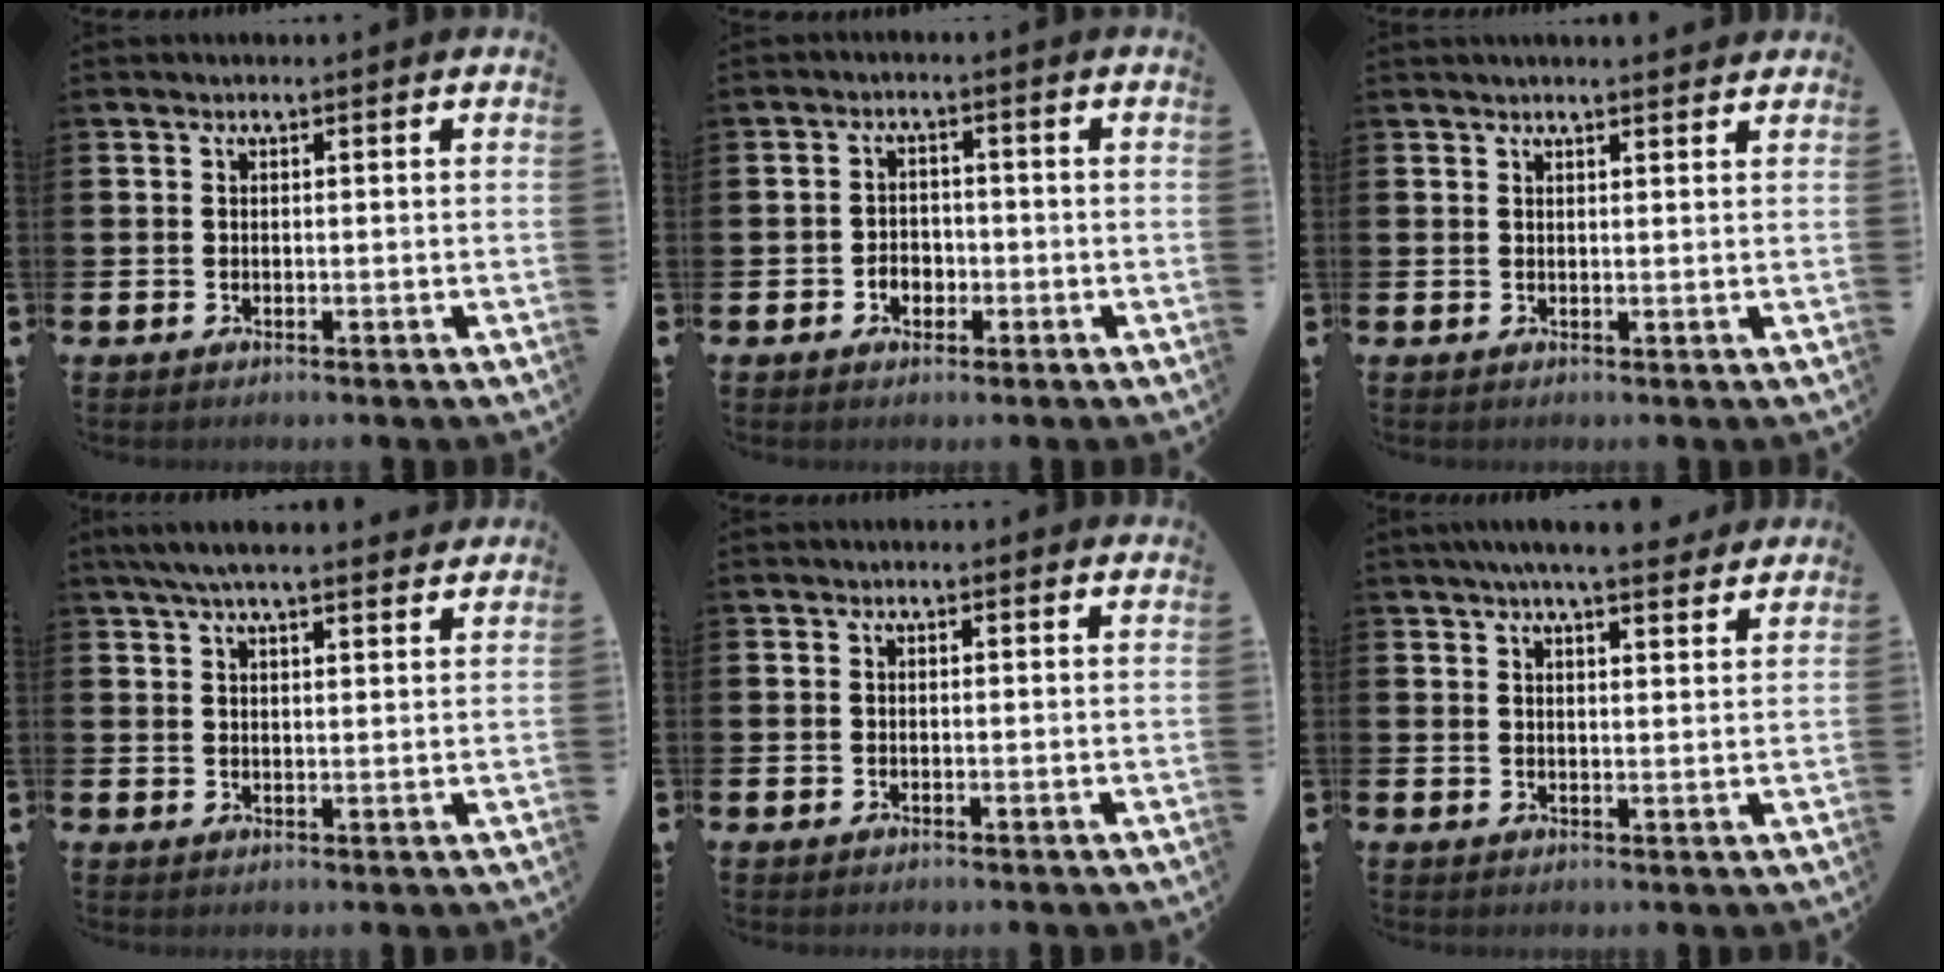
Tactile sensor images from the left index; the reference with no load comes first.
{"total": 2.4, "force": [-1.0, 1.9, 1.1], "torque": [-0.015, 0.000, -0.025]}
{"total": 1.5, "force": [1.5, -0.1, 0.1], "torque": [0.010, -0.011, 0.024]}
{"total": 5.5, "force": [5.0, 0.8, 2.1], "torque": [-0.052, -0.011, 0.091]}
{"total": 0.5, "force": [0.5, 0.2, 0.1], "torque": [-0.003, 0.003, 0.008]}
{"total": 5.4, "force": [5.1, 0.3, 1.9], "torque": [-0.036, -0.021, 0.089]}